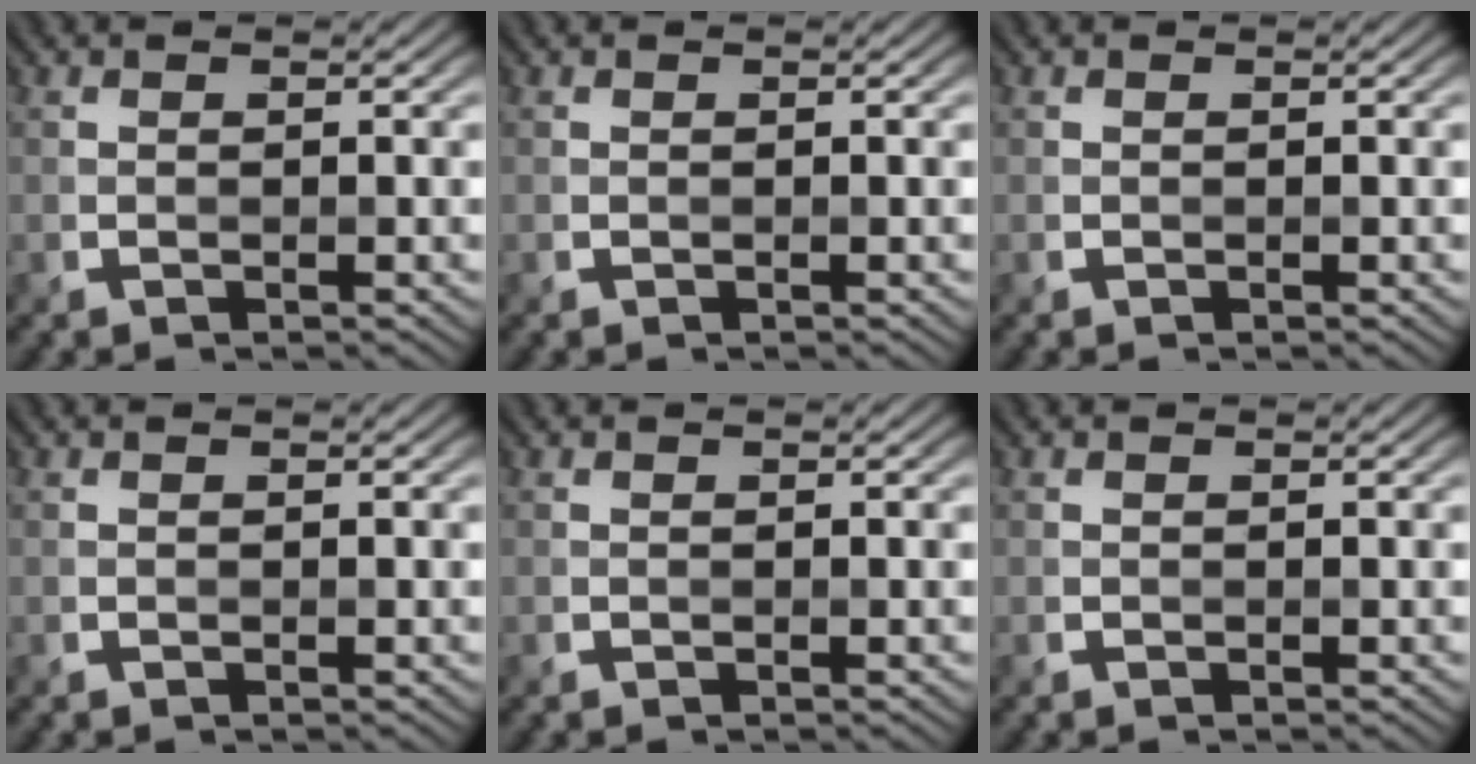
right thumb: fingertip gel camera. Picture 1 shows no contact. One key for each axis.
{"total": 0.0}
{"total": 0.0}
{"total": 0.0}
{"total": 0.0}
{"total": 0.0}